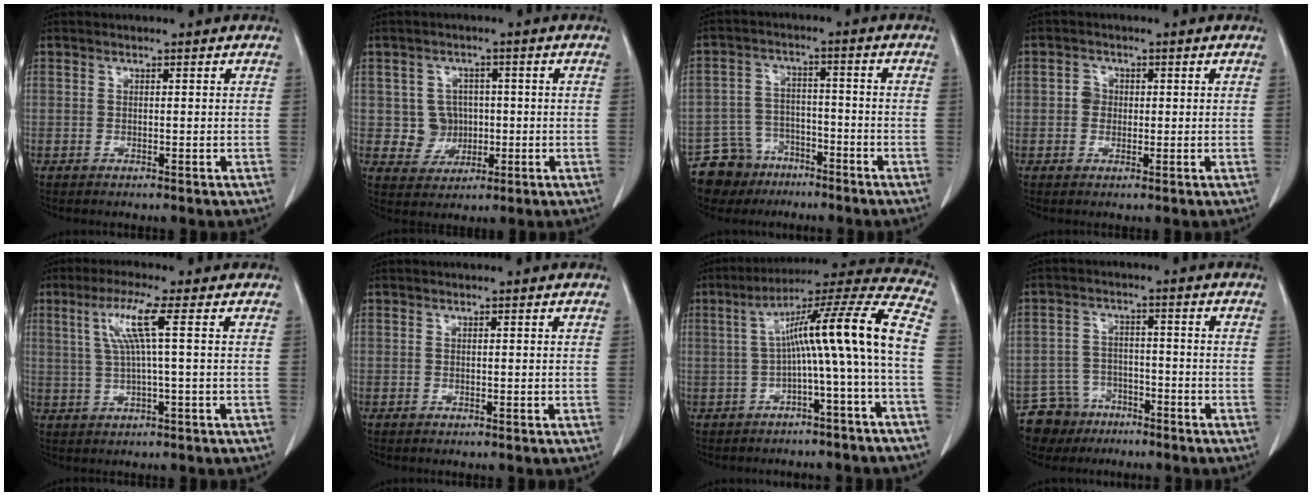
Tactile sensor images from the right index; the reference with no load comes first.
{"total": 4.8, "force": [0.0, 4.7, 1.2], "torque": [-0.011, 0.011, 0.007]}
{"total": 8.2, "force": [-6.0, 5.6, 0.3], "torque": [-0.008, 0.023, -0.103]}
{"total": 2.1, "force": [0.1, 1.9, 0.8], "torque": [-0.008, 0.005, -0.001]}
{"total": 6.1, "force": [1.7, -0.8, 5.8], "torque": [-0.118, 0.012, 0.039]}
{"total": 0.0}
{"total": 14.2, "force": [-1.5, -1.3, 14.1], "torque": [-0.203, 0.041, -0.029]}
{"total": 6.7, "force": [-4.9, 4.7, -0.1], "torque": [0.003, 0.009, -0.086]}